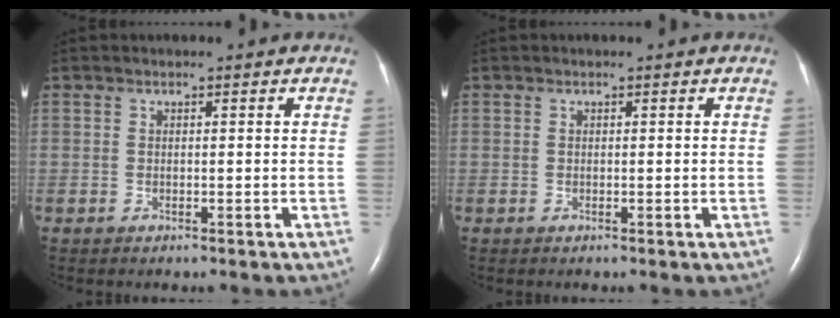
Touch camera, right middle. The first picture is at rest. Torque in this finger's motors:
{"motor_torque": [0.00, 0.00, 0.00, 0.01]}